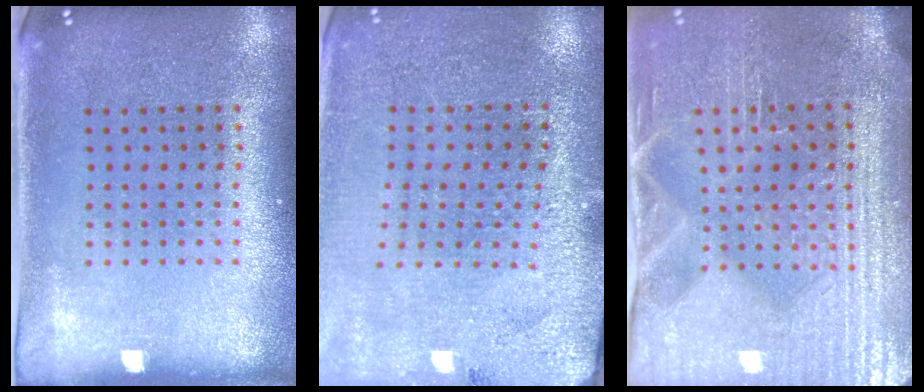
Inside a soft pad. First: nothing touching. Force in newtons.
{"total": 2.8, "press": 2.8, "slide": 0.1}
{"total": 4.3, "press": 4.0, "slide": 1.5}